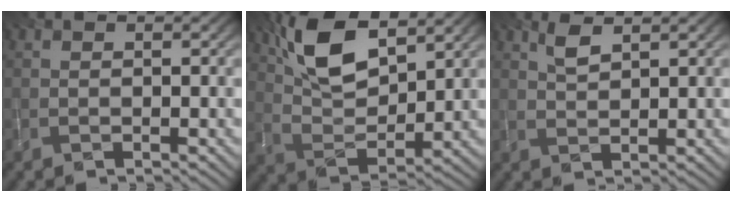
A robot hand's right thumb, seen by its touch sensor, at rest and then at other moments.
{"total": 10.9, "force": [6.3, 4.5, 7.7], "torque": [-0.168, 0.006, 0.124]}
{"total": 2.3, "force": [1.5, 0.6, 1.6], "torque": [-0.039, 0.001, 0.032]}